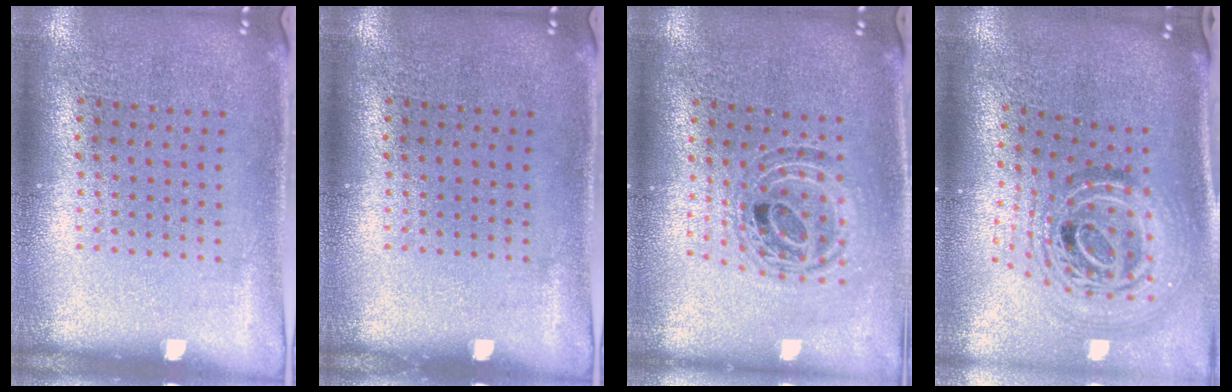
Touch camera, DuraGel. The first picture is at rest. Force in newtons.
{"total": 0.0}
{"total": 0.9, "press": 0.9, "slide": 0.2}
{"total": 2.1, "press": 1.7, "slide": 1.3}